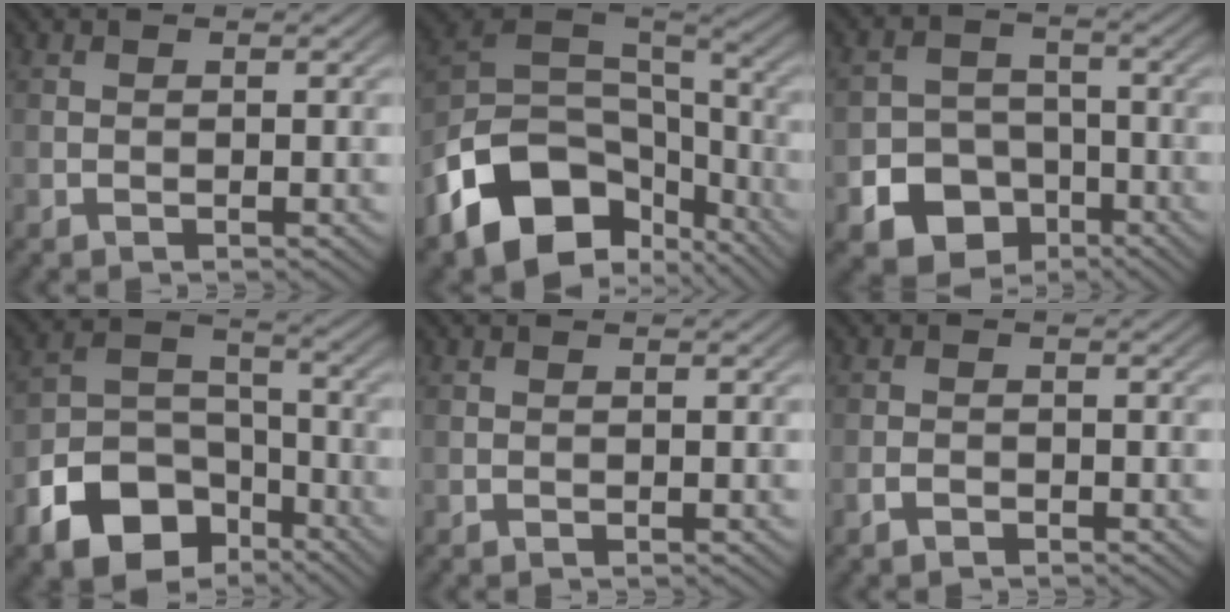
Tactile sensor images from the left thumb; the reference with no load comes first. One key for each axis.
{"total": 15.1, "fx": -7.9, "fy": 9.7, "fz": 8.4, "tx": -0.189, "ty": -0.025, "tz": -0.143}
{"total": 10.1, "fx": -5.5, "fy": 7.9, "fz": 3.4, "tx": -0.060, "ty": -0.035, "tz": -0.111}
{"total": 12.0, "fx": -7.1, "fy": 7.5, "fz": 6.0, "tx": -0.129, "ty": -0.021, "tz": -0.134}
{"total": 0.0}
{"total": 1.4, "fx": -1.1, "fy": 0.7, "fz": 0.7, "tx": -0.013, "ty": 0.000, "tz": -0.022}